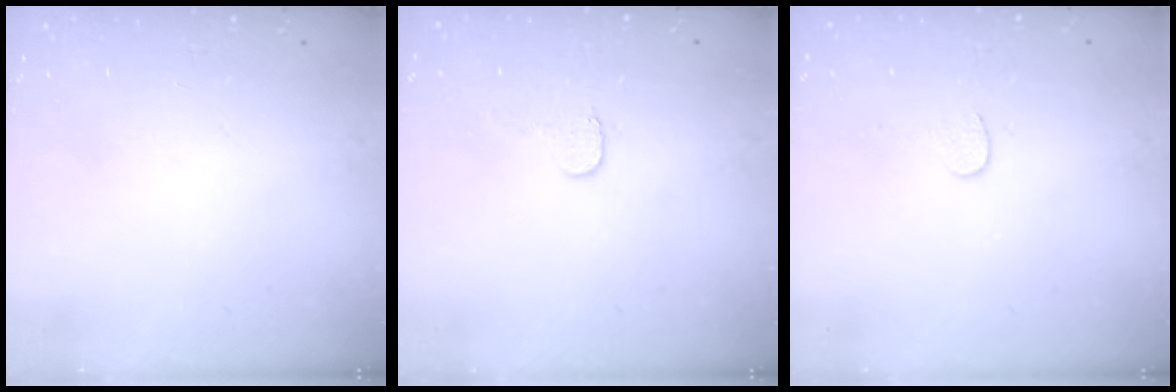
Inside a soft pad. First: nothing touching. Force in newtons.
{"total": 5.2, "press": 5.1, "slide": 0.5}
{"total": 4.7, "press": 4.7, "slide": 0.4}